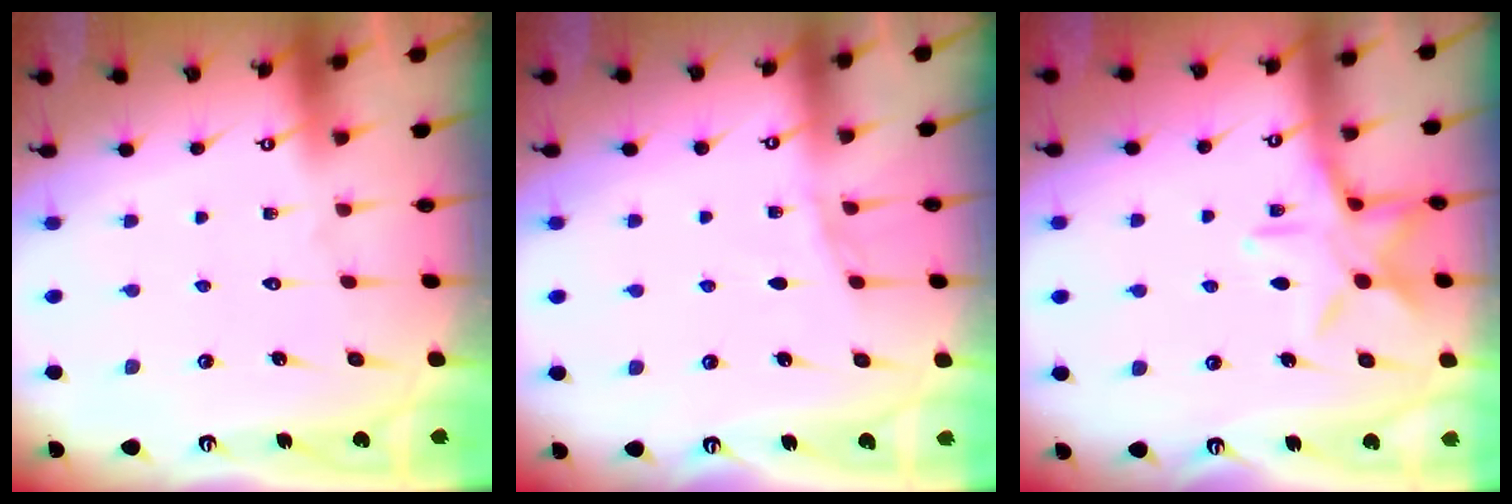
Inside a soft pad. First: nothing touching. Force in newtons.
{"total": 4.7, "press": 4.7, "slide": 0.6}
{"total": 11.0, "press": 11.0, "slide": 0.7}